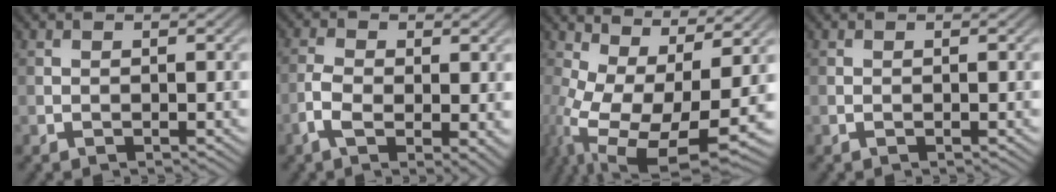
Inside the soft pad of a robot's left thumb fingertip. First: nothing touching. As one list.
[{"total": 5.8, "force": [-1.6, 2.4, 5.1], "torque": [-0.107, -0.007, -0.030]}, {"total": 16.0, "force": [-1.8, 7.8, 13.9], "torque": [-0.275, -0.039, -0.006]}, {"total": 0.0}]